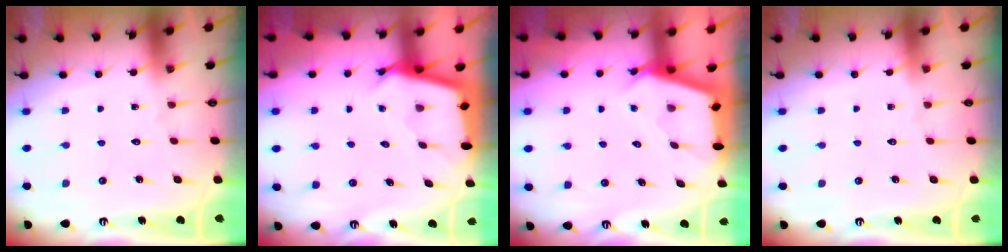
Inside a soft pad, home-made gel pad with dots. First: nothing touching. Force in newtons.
{"total": 2.8, "press": 2.8, "slide": 0.3}
{"total": 2.9, "press": 2.9, "slide": 0.3}
{"total": 0.0}